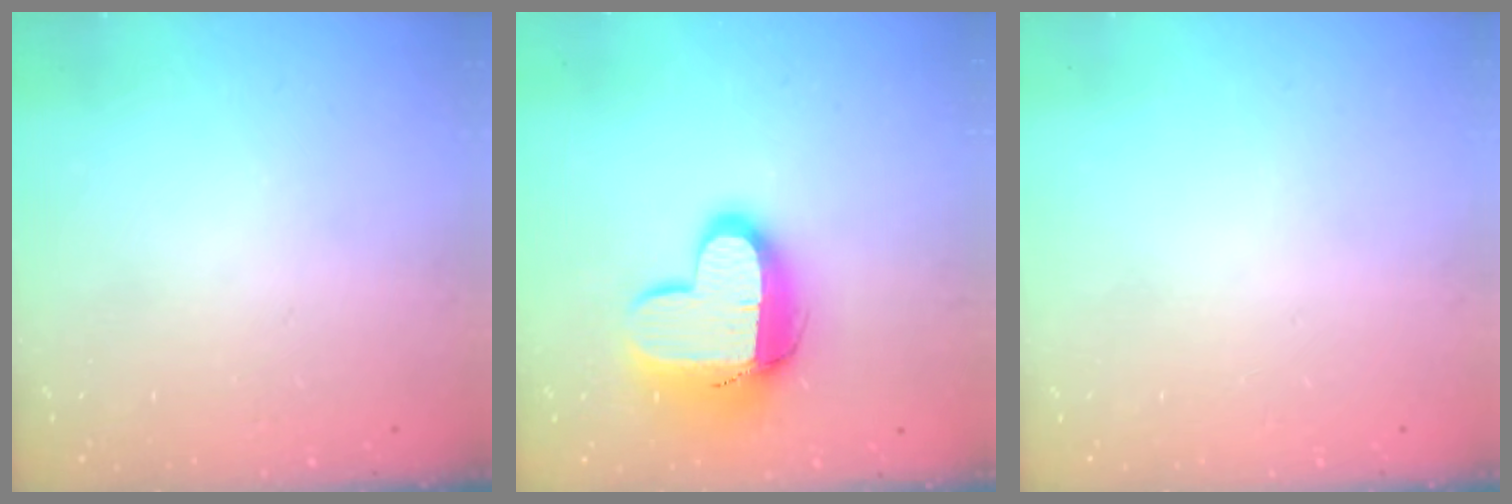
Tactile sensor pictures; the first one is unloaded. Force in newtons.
{"total": 14.0, "press": 13.9, "slide": 1.4}
{"total": 0.0}